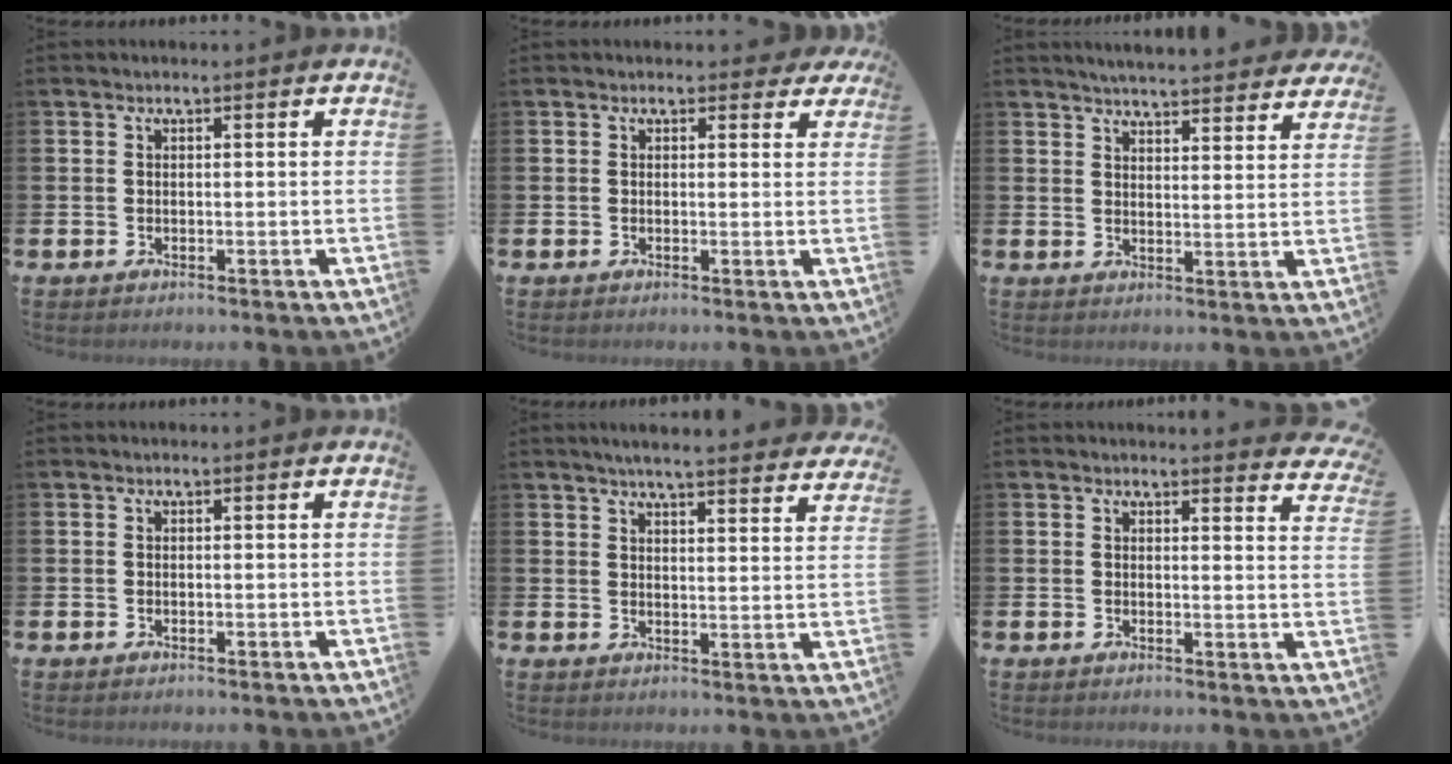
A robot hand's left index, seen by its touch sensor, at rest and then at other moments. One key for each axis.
{"total": 1.2, "fx": 0.8, "fy": 0.9, "fz": 0.3, "tx": 0.001, "ty": 0.007, "tz": 0.011}
{"total": 4.9, "fx": 4.9, "fy": 0.4, "fz": 0.6, "tx": -0.018, "ty": -0.032, "tz": 0.085}
{"total": 0.0}
{"total": 4.9, "fx": 4.7, "fy": -0.2, "fz": 1.2, "tx": -0.032, "ty": -0.026, "tz": 0.082}
{"total": 2.5, "fx": 2.5, "fy": 0.1, "fz": 0.0, "tx": 0.006, "ty": -0.017, "tz": 0.044}